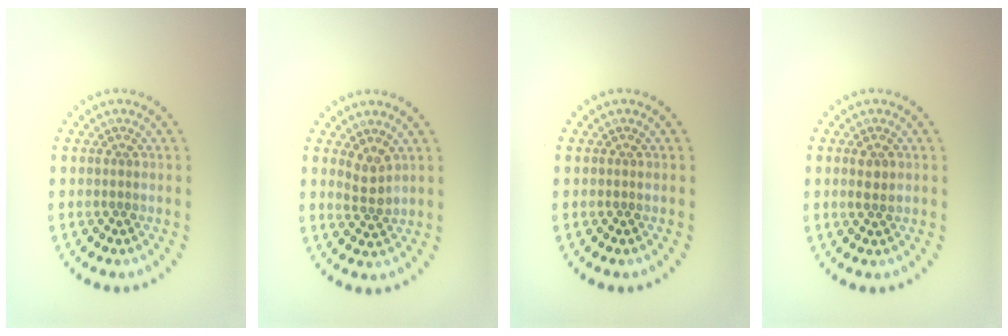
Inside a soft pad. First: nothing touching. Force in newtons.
{"total": 1.8, "press": 1.5, "slide": 1.0}
{"total": 0.0}
{"total": 1.3, "press": 1.3, "slide": 0.2}